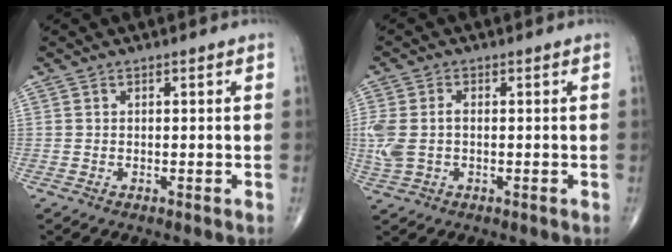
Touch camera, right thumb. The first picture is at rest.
{"total": 6.6, "force": [-0.2, 4.2, 5.1], "torque": [-0.136, 0.015, -0.001]}